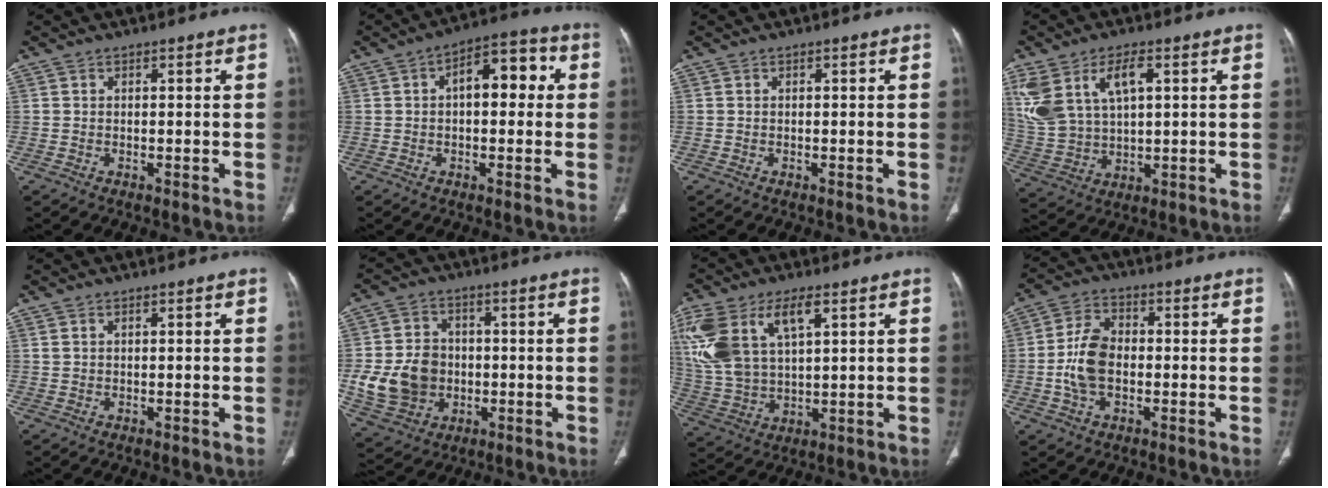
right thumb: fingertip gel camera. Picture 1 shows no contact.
{"total": 9.8, "force": [1.4, 5.1, 8.2], "torque": [-0.089, 0.031, 0.011]}
{"total": 0.0}
{"total": 13.9, "force": [5.3, 7.7, 10.2], "torque": [-0.225, -0.006, 0.119]}
{"total": 0.8, "force": [0.5, 0.4, 0.5], "torque": [-0.014, 0.008, 0.013]}
{"total": 12.6, "force": [-1.3, 10.5, 6.9], "torque": [-0.108, 0.008, -0.011]}
{"total": 17.9, "force": [7.0, 9.2, 13.7], "torque": [-0.303, -0.007, 0.141]}
{"total": 9.0, "force": [-1.0, 5.9, 6.8], "torque": [-0.130, 0.015, -0.023]}